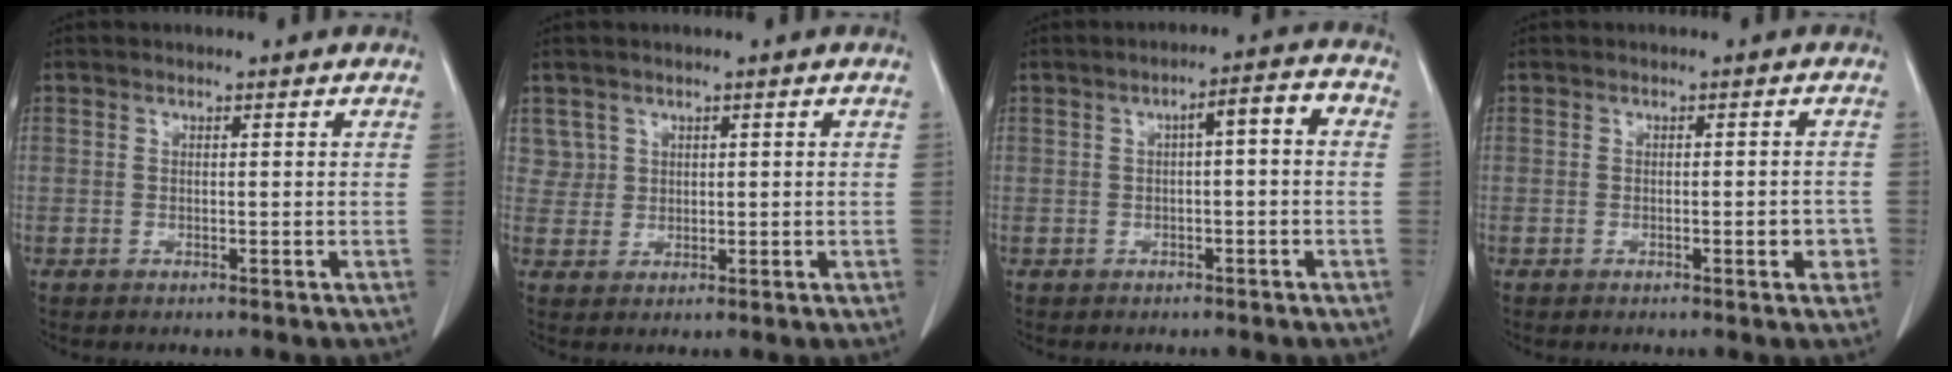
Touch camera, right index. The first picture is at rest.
{"total": 2.8, "force": [1.5, 2.4, -0.2], "torque": [0.019, 0.005, 0.023]}
{"total": 4.6, "force": [0.3, 0.8, 4.5], "torque": [-0.064, 0.022, 0.001]}
{"total": 2.4, "force": [-0.9, 0.8, 2.1], "torque": [-0.023, 0.001, -0.011]}